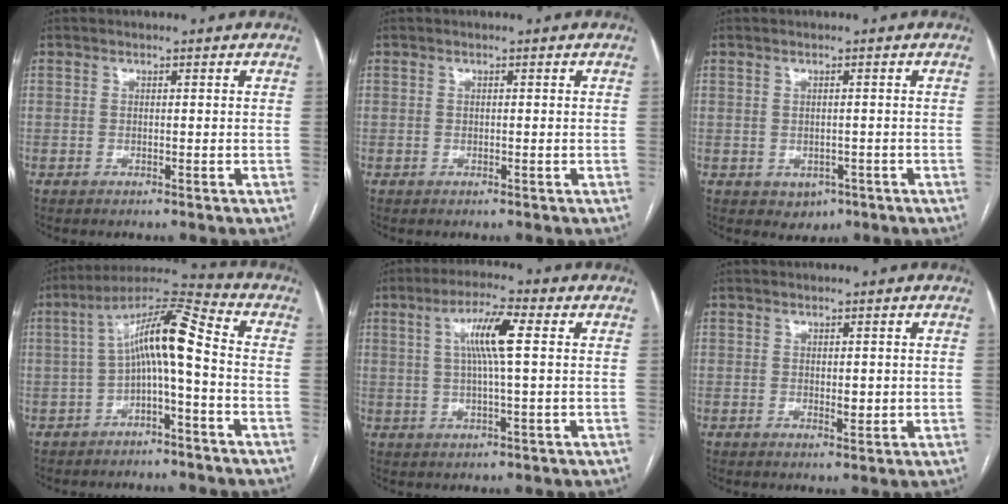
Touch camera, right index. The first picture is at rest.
{"total": 0.0}
{"total": 2.5, "force": [-1.0, 2.0, 1.2], "torque": [-0.012, 0.002, -0.002]}
{"total": 10.3, "force": [-0.9, 1.2, 10.2], "torque": [-0.179, 0.042, -0.019]}
{"total": 7.3, "force": [1.7, 0.3, 7.1], "torque": [-0.132, 0.008, 0.029]}
{"total": 2.2, "force": [0.1, 1.1, 1.9], "torque": [-0.026, -0.005, 0.005]}